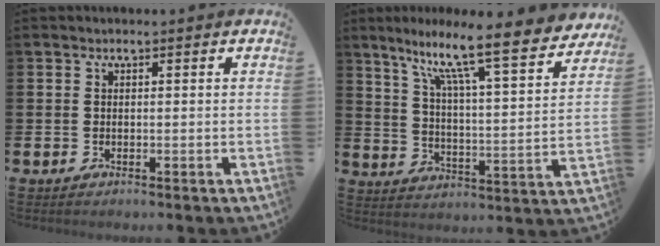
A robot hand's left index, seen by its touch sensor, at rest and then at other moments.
{"total": 12.2, "force": [9.4, 1.8, 7.5], "torque": [-0.151, -0.071, 0.148]}